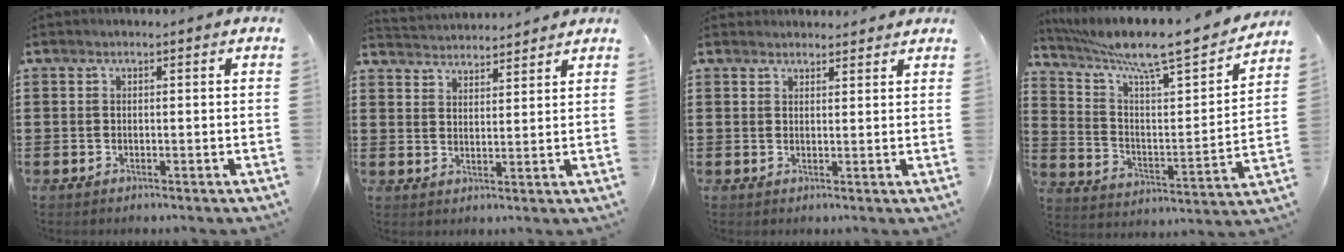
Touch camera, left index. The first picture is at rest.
{"total": 3.1, "force": [3.1, -0.1, -0.5], "torque": [-0.002, -0.017, 0.056]}
{"total": 1.8, "force": [1.8, 0.3, 0.0], "torque": [-0.004, -0.001, 0.036]}
{"total": 9.6, "force": [7.9, 0.8, 5.4], "torque": [-0.130, -0.061, 0.126]}